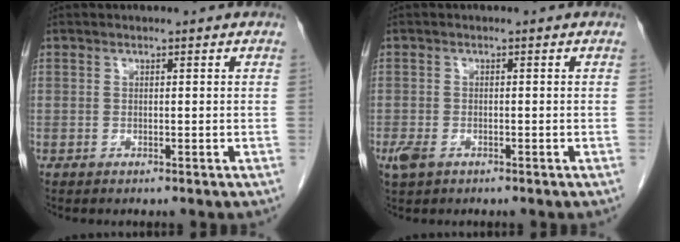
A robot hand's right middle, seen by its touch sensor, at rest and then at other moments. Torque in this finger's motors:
{"motor_torque": [0.54, -0.14, 0.23, 0.05]}